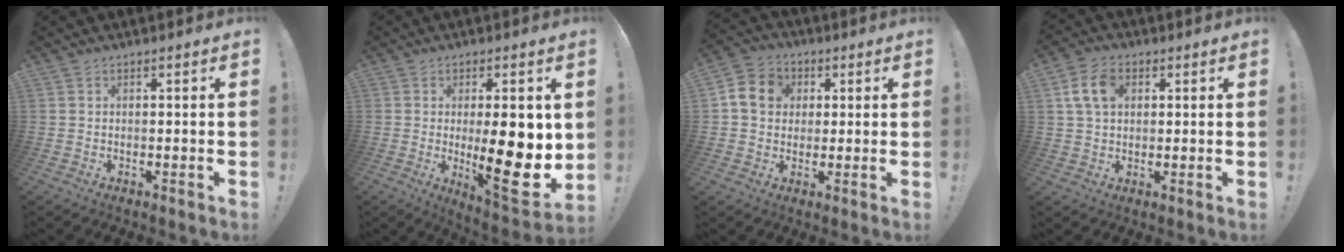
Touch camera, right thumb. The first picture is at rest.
{"total": 17.7, "force": [0.2, 4.6, 17.0], "torque": [-0.234, -0.029, 0.012]}
{"total": 9.9, "force": [2.0, 8.6, 4.5], "torque": [-0.066, 0.013, 0.043]}
{"total": 8.8, "force": [2.5, 6.0, 5.9], "torque": [-0.107, 0.010, 0.050]}